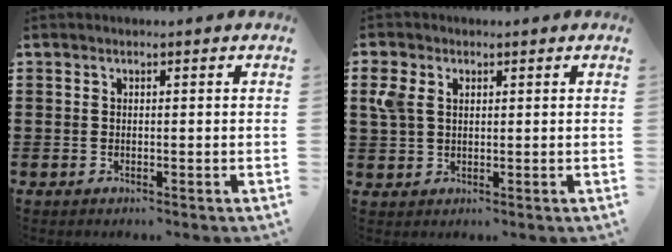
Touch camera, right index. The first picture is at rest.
{"total": 3.7, "force": [1.5, 2.6, 2.2], "torque": [-0.060, 0.008, 0.024]}